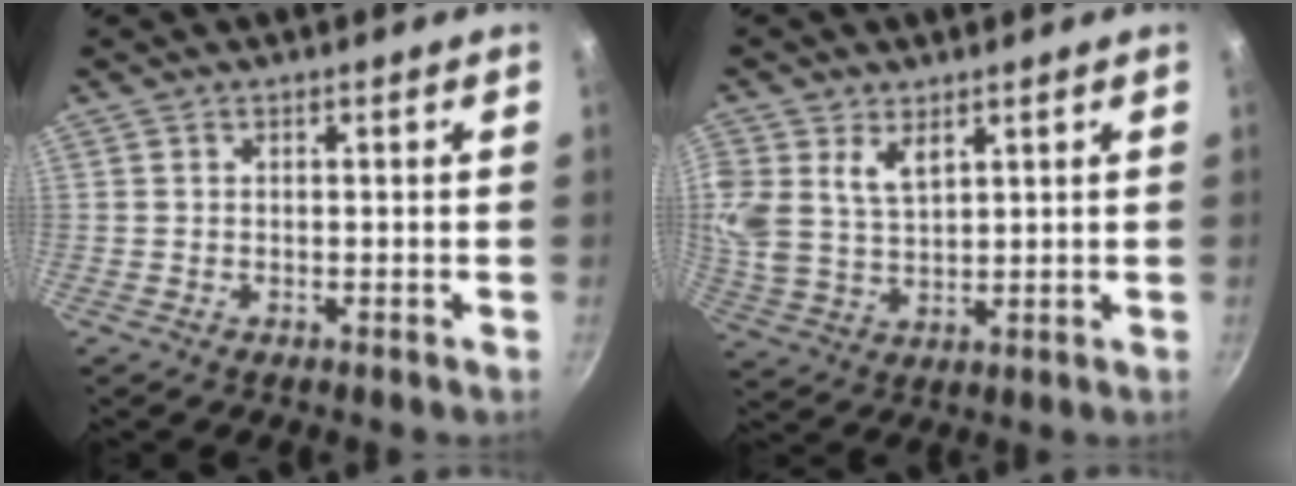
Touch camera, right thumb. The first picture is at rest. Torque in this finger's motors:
{"motor_torque": [0.07, 0.28, 0.75, 0.63, 0.11]}